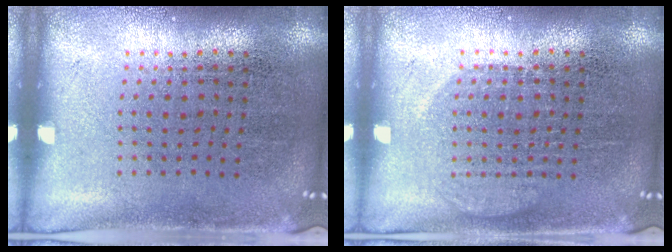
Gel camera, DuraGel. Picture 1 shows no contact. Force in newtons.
{"total": 1.6, "press": 1.5, "slide": 0.4}